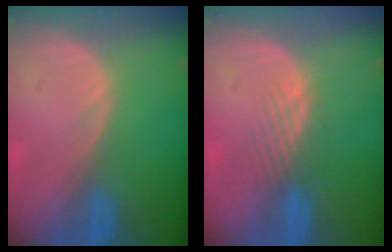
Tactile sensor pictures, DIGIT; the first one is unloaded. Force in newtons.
{"total": 2.9, "press": 2.3, "slide": 1.8}